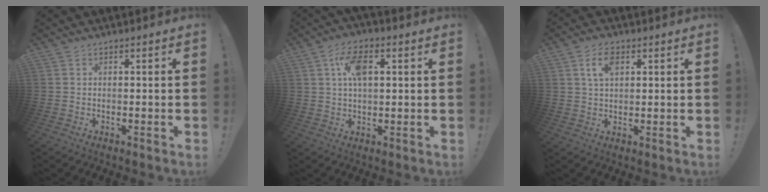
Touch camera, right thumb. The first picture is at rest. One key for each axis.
{"total": 8.6, "fx": 2.2, "fy": 4.5, "fz": 7.1, "tx": -0.117, "ty": 0.007, "tz": 0.040}
{"total": 6.1, "fx": 2.4, "fy": 3.4, "fz": 4.5, "tx": -0.077, "ty": 0.003, "tz": 0.042}